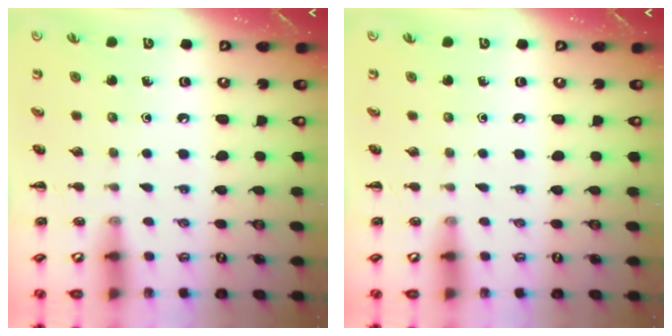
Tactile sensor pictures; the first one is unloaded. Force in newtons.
{"total": 0.0}